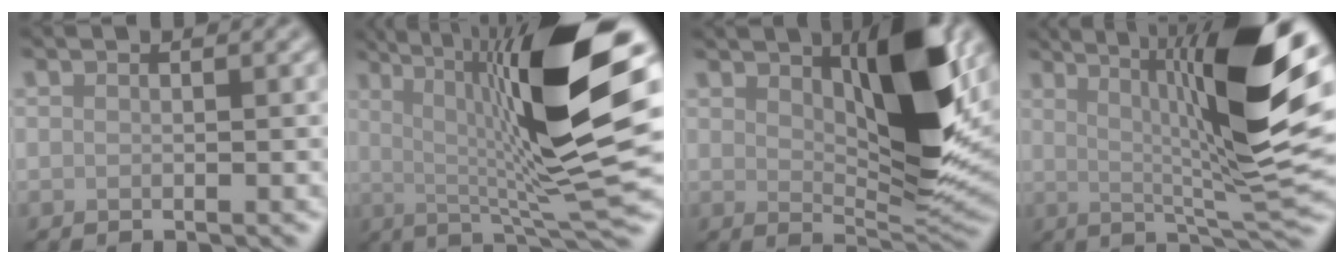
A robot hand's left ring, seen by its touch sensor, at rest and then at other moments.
{"total": 15.8, "force": [3.2, 3.3, 15.2], "torque": [-0.230, 0.012, 0.049]}
{"total": 9.4, "force": [3.2, 3.2, 8.2], "torque": [-0.132, -0.008, 0.055]}
{"total": 14.2, "force": [3.2, 2.7, 13.5], "torque": [-0.194, 0.013, 0.047]}